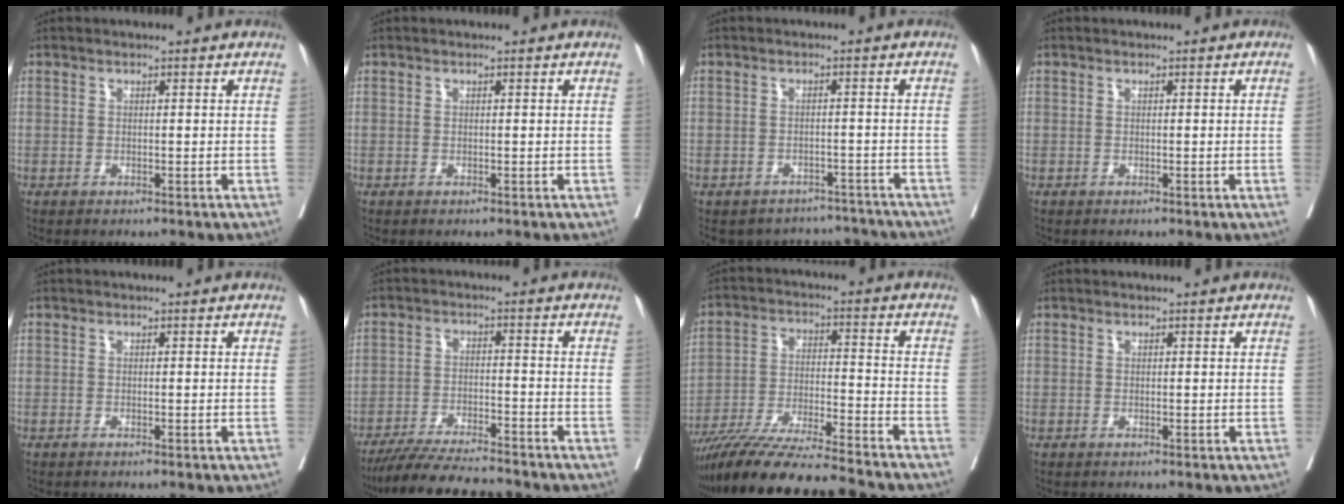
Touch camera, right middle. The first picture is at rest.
{"total": 0.0}
{"total": 8.3, "force": [-7.8, 2.8, -0.4], "torque": [0.013, 0.023, -0.093]}
{"total": 0.5, "force": [0.0, -0.2, 0.5], "torque": [-0.003, 0.000, 0.000]}
{"total": 0.5, "force": [-0.5, 0.0, 0.2], "torque": [-0.005, -0.003, -0.010]}
{"total": 11.4, "force": [-10.4, 0.8, 4.5], "torque": [-0.072, -0.016, -0.172]}
{"total": 17.8, "force": [-15.8, -0.1, 8.3], "torque": [-0.155, -0.032, -0.268]}
{"total": 0.0}